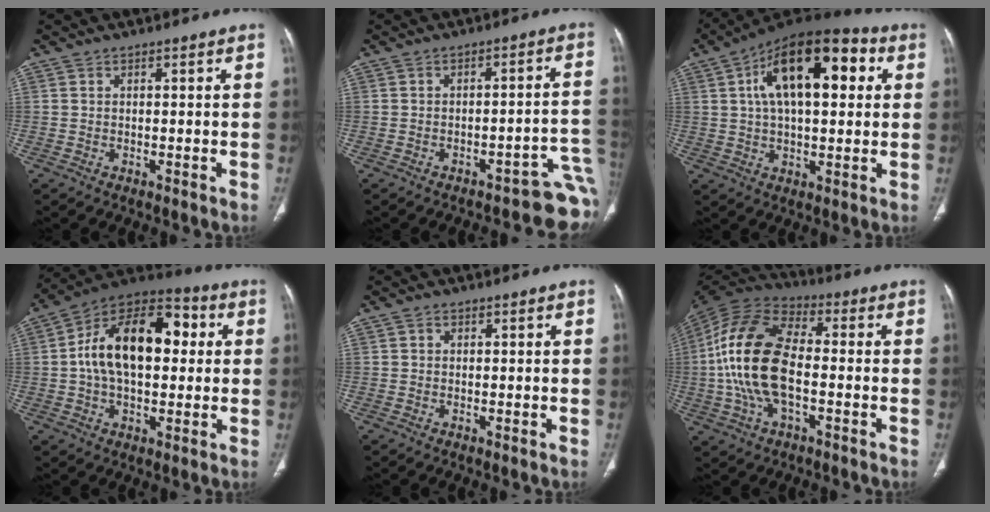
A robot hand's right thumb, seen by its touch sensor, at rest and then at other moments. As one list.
[{"total": 10.8, "force": [-7.0, 3.7, 7.3], "torque": [-0.033, 0.068, -0.082]}, {"total": 20.3, "force": [5.5, 9.6, 17.0], "torque": [-0.250, 0.020, 0.078]}, {"total": 20.0, "force": [2.4, 11.8, 16.0], "torque": [-0.244, 0.034, 0.032]}, {"total": 0.7, "force": [0.2, 0.7, 0.3], "torque": [0.000, 0.002, 0.002]}, {"total": 18.5, "force": [-1.7, 9.7, 15.7], "torque": [-0.317, 0.028, -0.034]}]